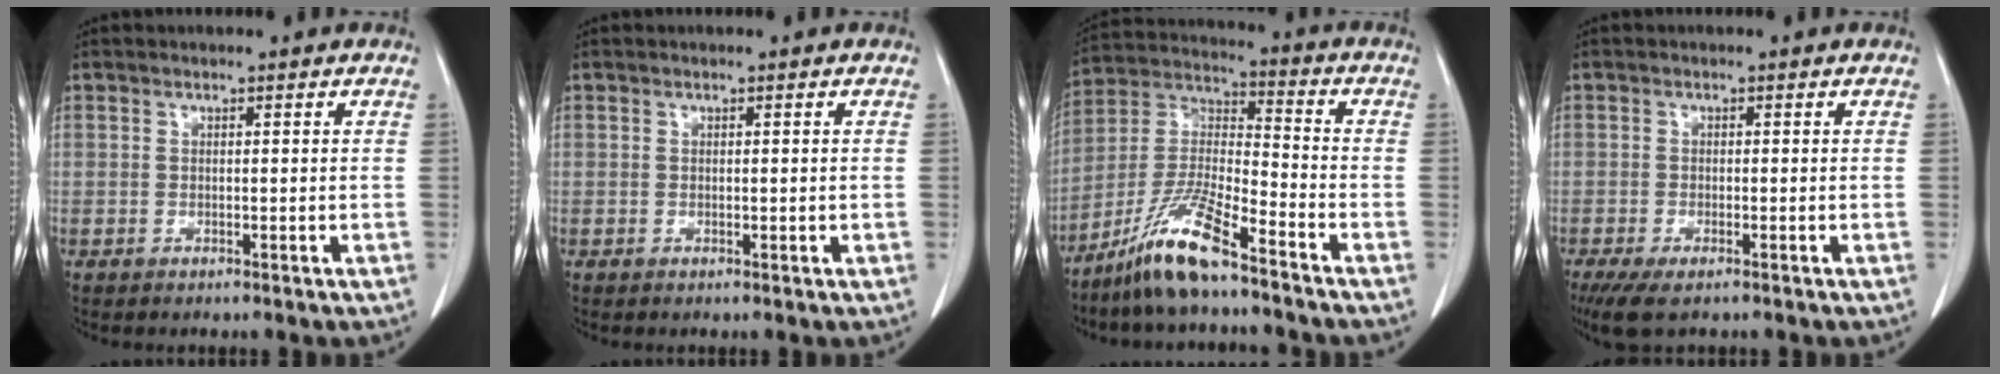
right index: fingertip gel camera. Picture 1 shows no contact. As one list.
[{"total": 0.5, "force": [0.0, 0.2, 0.5], "torque": [-0.010, -0.002, 0.003]}, {"total": 11.8, "force": [-8.6, 0.9, 8.0], "torque": [-0.172, -0.013, -0.167]}, {"total": 5.0, "force": [-3.5, 1.5, 3.3], "torque": [-0.060, -0.016, -0.055]}]